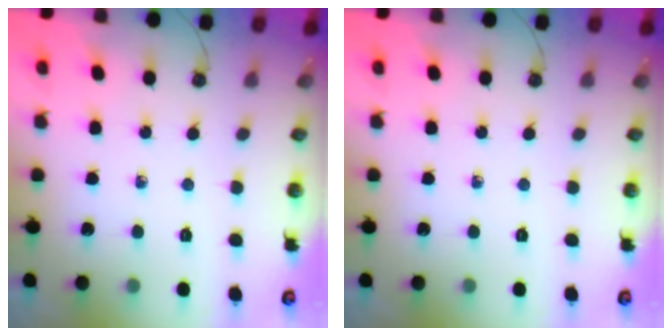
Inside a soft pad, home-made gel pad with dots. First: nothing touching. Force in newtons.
{"total": 0.0}